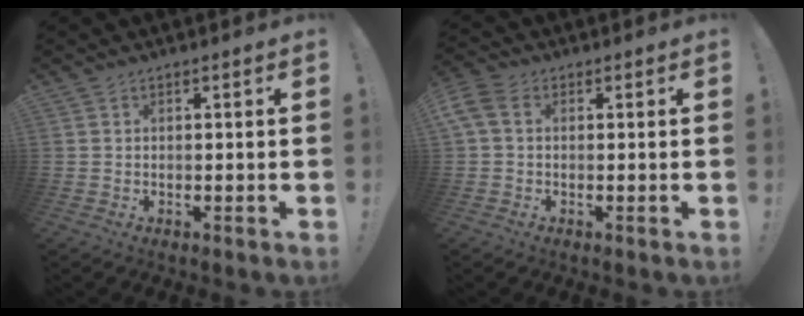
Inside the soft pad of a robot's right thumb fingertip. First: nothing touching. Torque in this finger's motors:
{"motor_torque": [1.52, 1.62, 1.59, 0.05, 0.34]}